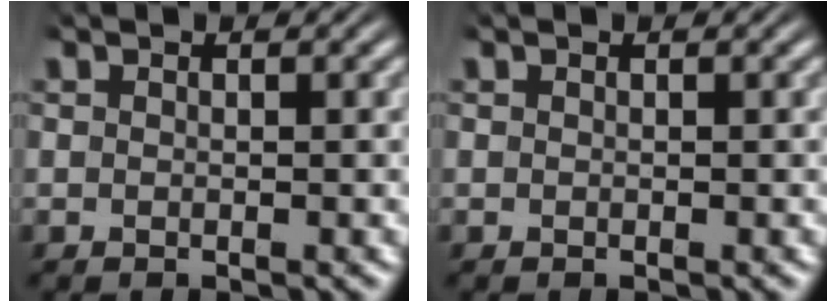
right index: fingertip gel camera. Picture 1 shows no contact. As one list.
[{"total": 0.0}]